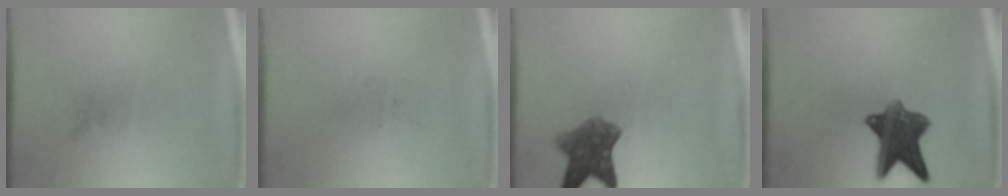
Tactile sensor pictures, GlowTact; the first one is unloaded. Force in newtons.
{"total": 0.0}
{"total": 6.4}
{"total": 8.9}